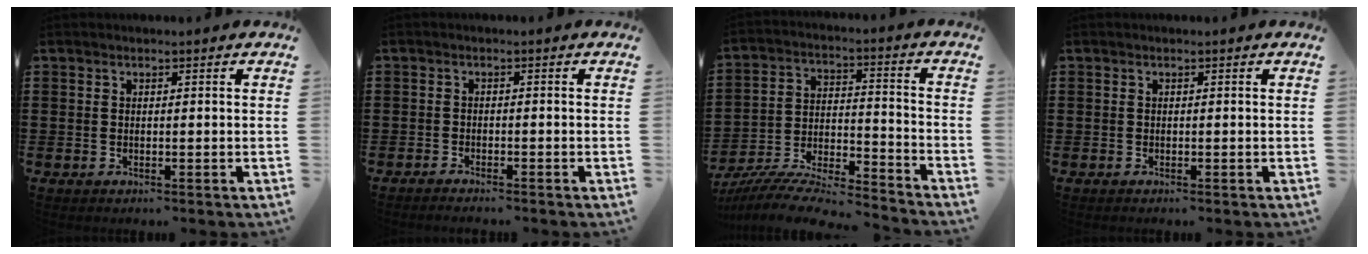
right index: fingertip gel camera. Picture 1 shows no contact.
{"total": 1.0, "force": [-1.0, 0.0, 0.0], "torque": [-0.002, 0.004, -0.022]}
{"total": 8.7, "force": [-8.0, 1.1, 3.1], "torque": [-0.061, 0.004, -0.160]}
{"total": 0.0}